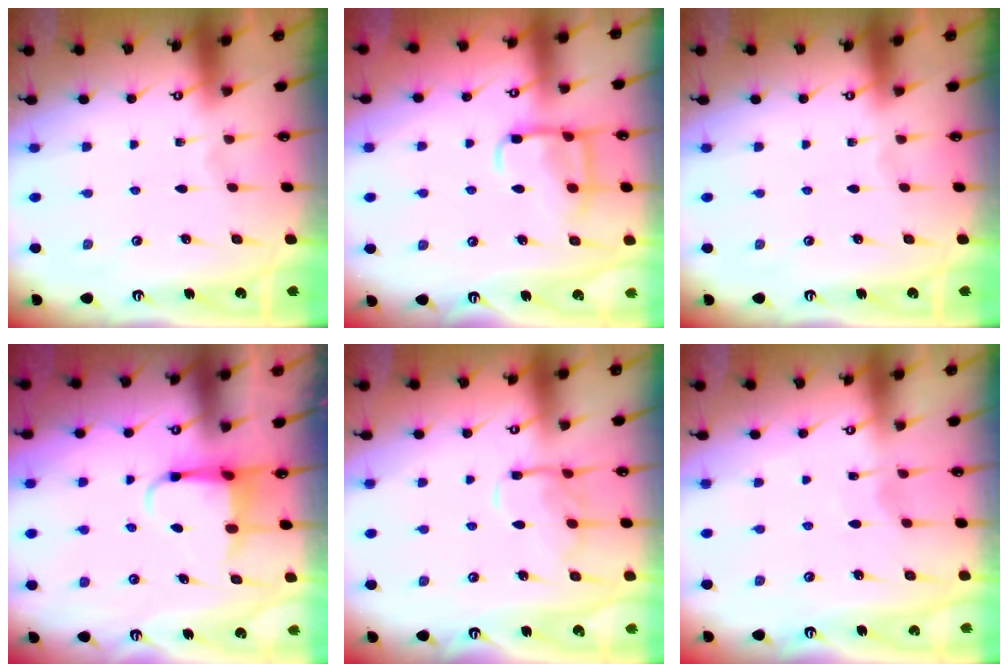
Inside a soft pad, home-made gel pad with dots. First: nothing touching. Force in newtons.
{"total": 11.2, "press": 11.1, "slide": 1.2}
{"total": 0.0}
{"total": 3.9, "press": 3.9, "slide": 0.5}
{"total": 13.1, "press": 13.1, "slide": 1.0}
{"total": 3.2, "press": 3.1, "slide": 0.4}